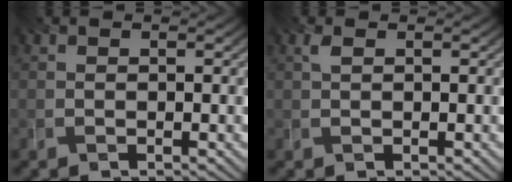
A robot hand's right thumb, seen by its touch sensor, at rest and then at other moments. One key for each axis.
{"total": 0.9, "fx": 0.4, "fy": 0.3, "fz": 0.7, "tx": -0.020, "ty": 0.002, "tz": 0.010}